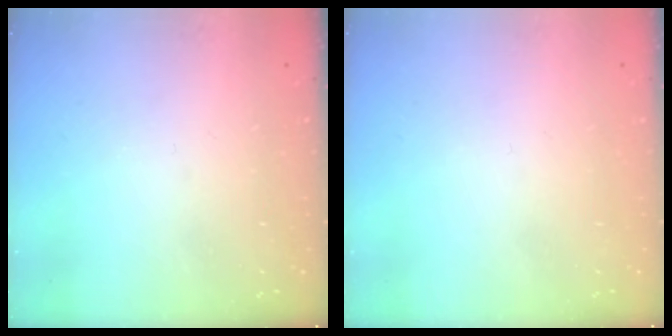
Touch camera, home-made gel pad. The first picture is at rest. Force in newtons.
{"total": 1.7, "press": 1.7, "slide": 0.1}